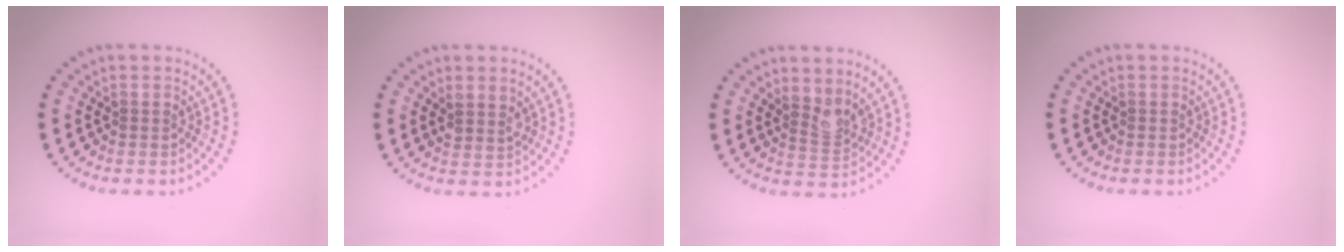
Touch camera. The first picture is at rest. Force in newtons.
{"total": 1.7, "press": 1.5, "slide": 0.9}
{"total": 2.2, "press": 1.7, "slide": 1.4}
{"total": 0.0}